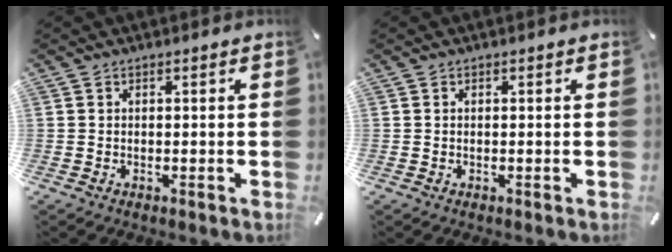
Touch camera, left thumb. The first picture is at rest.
{"total": 0.0}